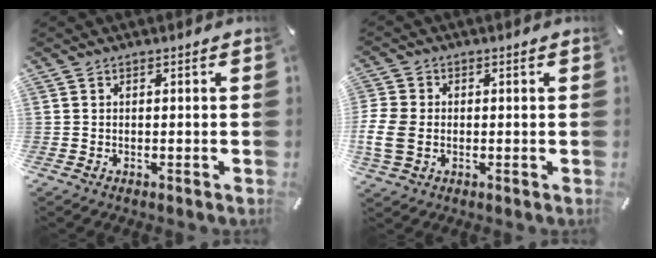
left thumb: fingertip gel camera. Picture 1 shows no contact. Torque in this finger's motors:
{"motor_torque": [1.33, 1.38, 1.11, 0.32, 0.36]}